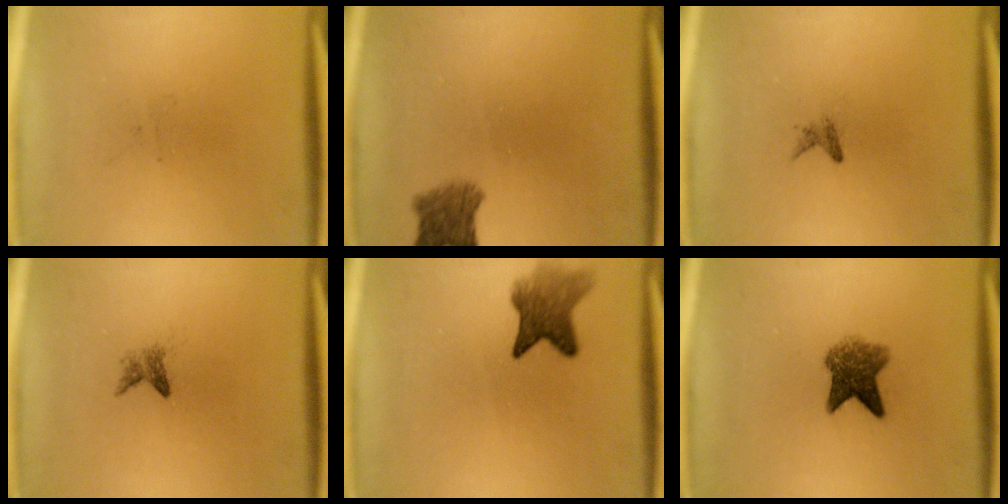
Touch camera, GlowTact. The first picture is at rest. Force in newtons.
{"total": 4.1}
{"total": 0.9}
{"total": 1.4}
{"total": 5.6}
{"total": 5.5}